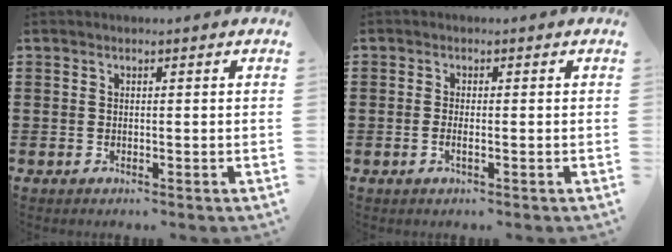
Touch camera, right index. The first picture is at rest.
{"total": 1.3, "force": [-0.5, 0.1, 1.1], "torque": [-0.021, -0.004, -0.009]}